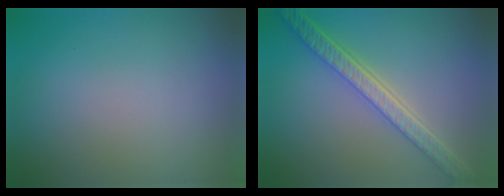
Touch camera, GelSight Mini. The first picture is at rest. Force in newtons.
{"total": 5.4, "press": 4.2, "slide": 3.5}